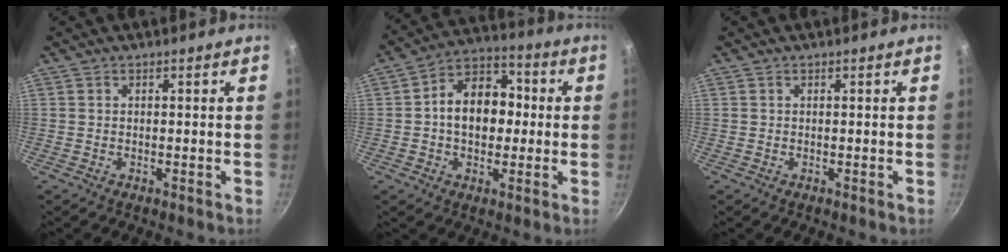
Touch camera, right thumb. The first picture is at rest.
{"total": 13.1, "force": [0.1, 9.5, 9.0], "torque": [-0.094, 0.033, -0.014]}
{"total": 0.0}